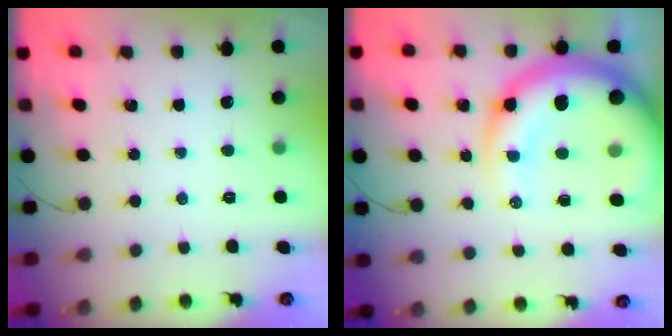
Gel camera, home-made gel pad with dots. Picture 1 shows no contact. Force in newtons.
{"total": 20.5, "press": 20.0, "slide": 4.7}